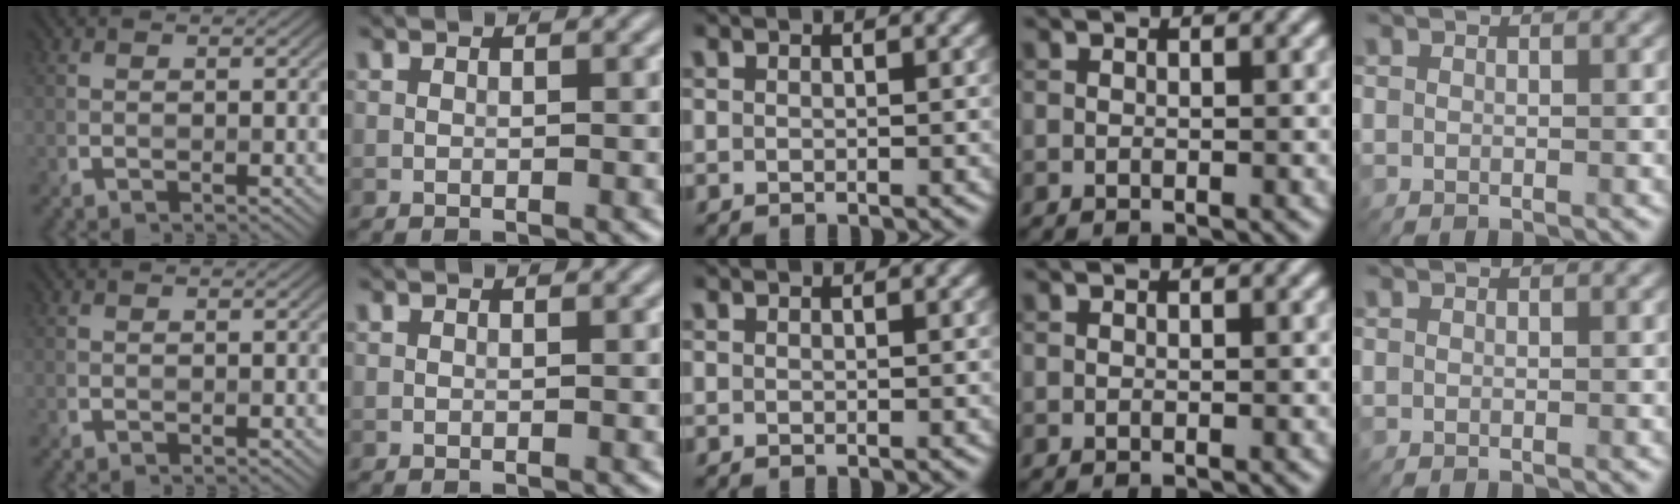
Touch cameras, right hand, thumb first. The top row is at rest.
{}